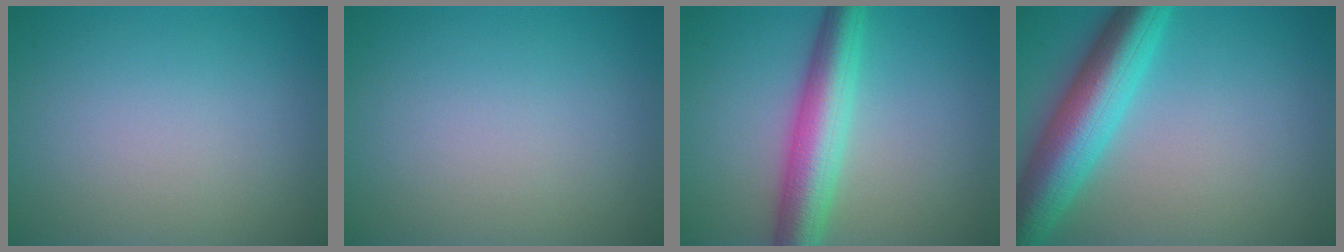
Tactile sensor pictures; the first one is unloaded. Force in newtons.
{"total": 0.0}
{"total": 6.3, "press": 6.3, "slide": 0.1}
{"total": 8.3, "press": 8.3, "slide": 0.1}